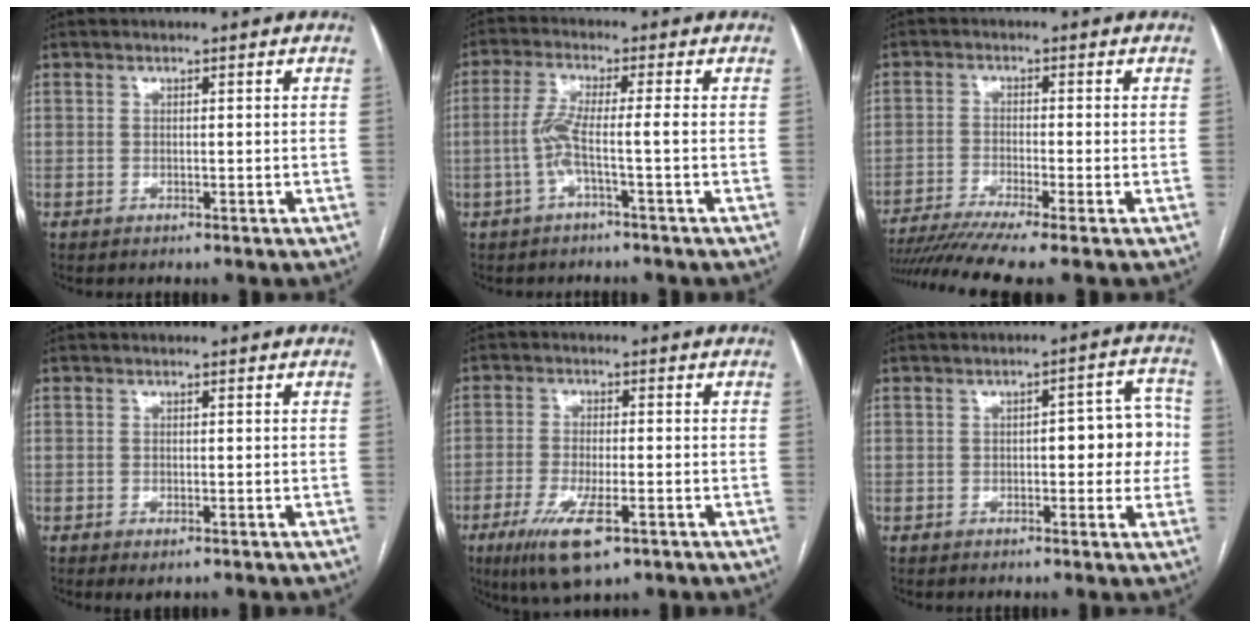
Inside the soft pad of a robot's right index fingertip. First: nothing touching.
{"total": 4.6, "force": [-1.3, -0.5, 4.4], "torque": [-0.096, 0.010, -0.029]}
{"total": 10.3, "force": [-8.2, -1.1, 6.0], "torque": [-0.092, -0.020, -0.135]}
{"total": 1.2, "force": [-0.6, 0.5, 0.9], "torque": [-0.009, -0.003, -0.006]}
{"total": 9.0, "force": [-4.6, 2.2, 7.4], "torque": [-0.140, -0.020, -0.076]}
{"total": 7.2, "force": [-0.1, 2.8, 6.7], "torque": [-0.072, 0.031, -0.002]}